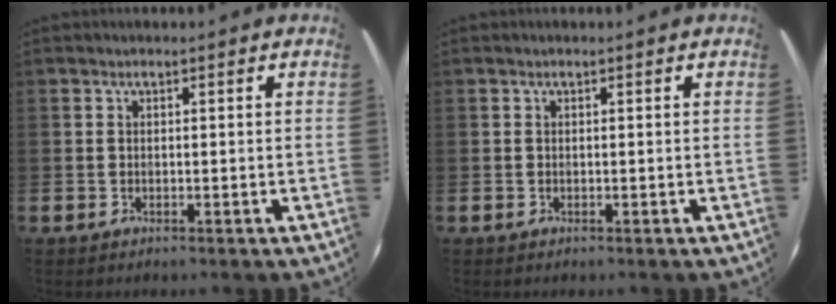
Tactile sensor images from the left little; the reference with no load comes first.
{"total": 0.0}